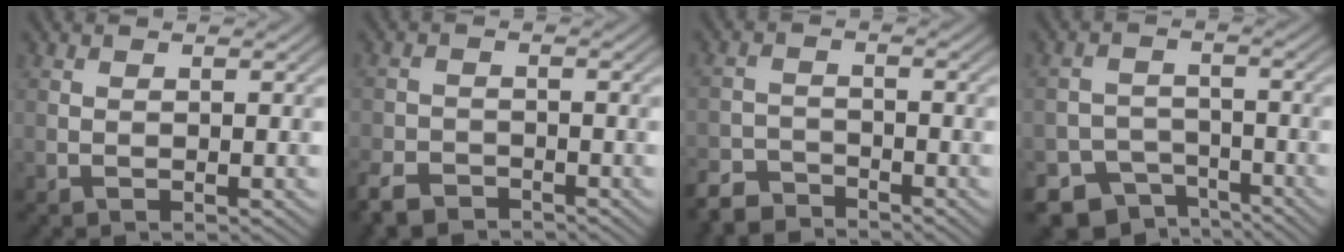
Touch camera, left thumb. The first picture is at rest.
{"total": 4.4, "force": [-3.7, 1.7, 1.6], "torque": [-0.029, -0.009, -0.078]}
{"total": 4.8, "force": [-4.3, 1.5, 1.2], "torque": [-0.018, -0.006, -0.091]}
{"total": 6.7, "force": [-5.1, 4.0, 1.8], "torque": [-0.025, -0.012, -0.081]}